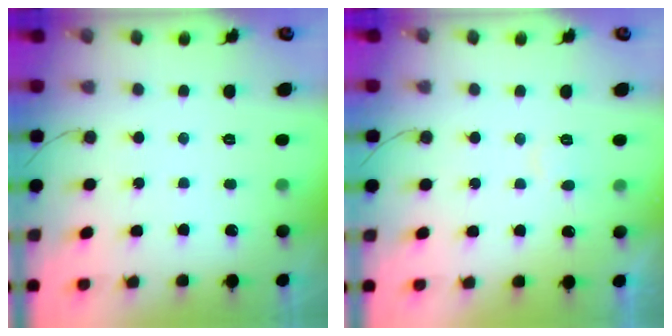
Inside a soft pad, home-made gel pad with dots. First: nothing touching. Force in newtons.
{"total": 6.1, "press": 6.1, "slide": 0.4}